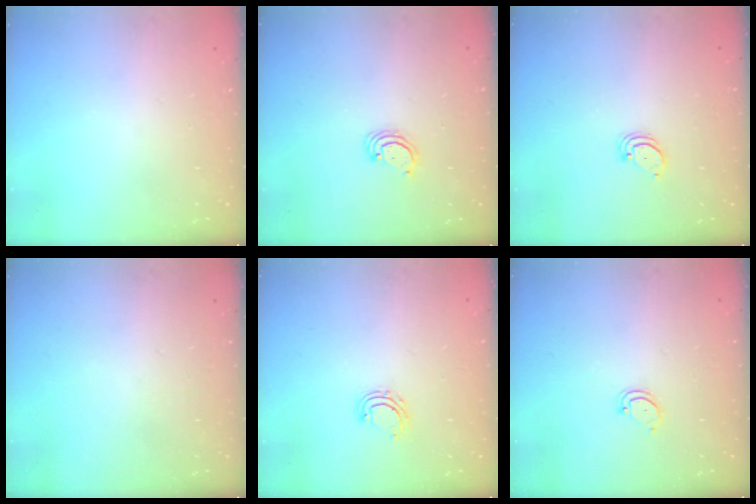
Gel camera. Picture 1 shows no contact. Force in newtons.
{"total": 2.3, "press": 2.3, "slide": 0.2}
{"total": 2.0, "press": 2.0, "slide": 0.2}
{"total": 0.0}
{"total": 5.7, "press": 5.7, "slide": 0.6}
{"total": 2.8, "press": 2.8, "slide": 0.2}